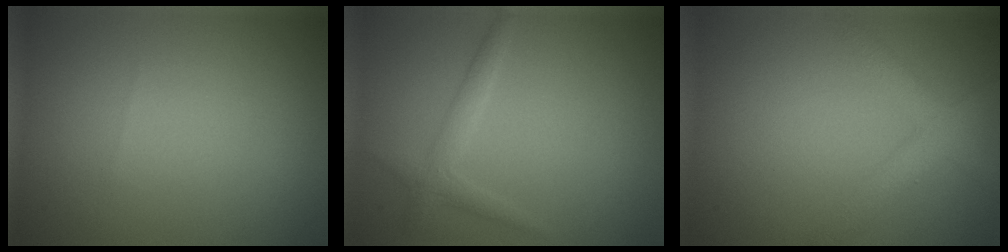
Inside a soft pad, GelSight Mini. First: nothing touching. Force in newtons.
{"total": 1.9, "press": 1.9, "slide": 0.2}
{"total": 3.4, "press": 3.4, "slide": 0.2}